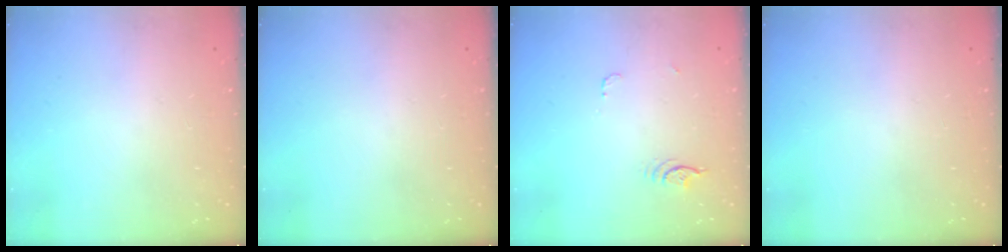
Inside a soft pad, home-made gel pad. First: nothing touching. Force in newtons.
{"total": 0.0}
{"total": 3.9, "press": 3.6, "slide": 1.7}
{"total": 0.0}